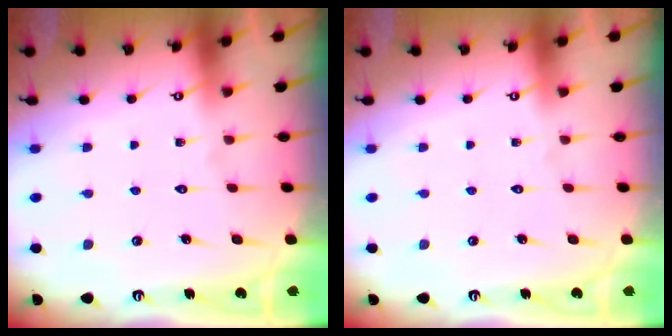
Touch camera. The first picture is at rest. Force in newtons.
{"total": 0.0}